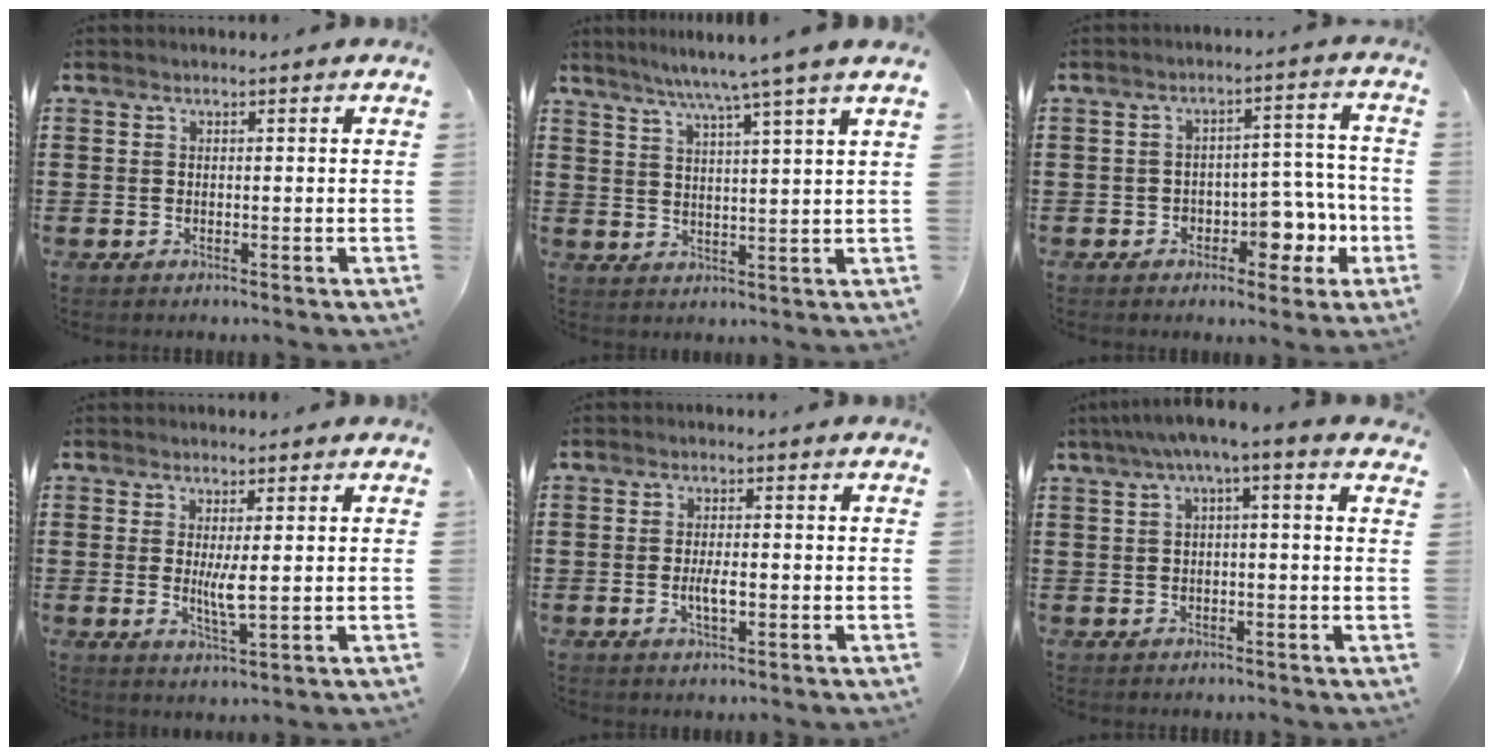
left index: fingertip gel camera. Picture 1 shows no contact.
{"total": 5.9, "force": [4.8, -1.5, 3.2], "torque": [-0.074, -0.021, 0.079]}
{"total": 6.4, "force": [-3.0, 4.1, 3.9], "torque": [-0.052, 0.014, -0.058]}
{"total": 3.7, "force": [0.4, 0.4, 3.6], "torque": [-0.069, -0.003, 0.006]}
{"total": 3.1, "force": [-0.7, 1.0, 2.9], "torque": [-0.058, -0.001, -0.015]}
{"total": 2.6, "force": [-0.2, 0.0, 2.6], "torque": [-0.048, -0.001, -0.008]}